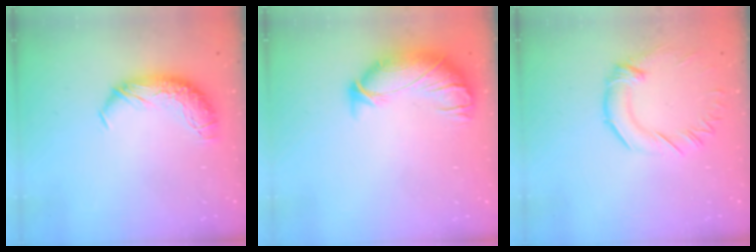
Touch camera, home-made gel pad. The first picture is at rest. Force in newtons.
{"total": 3.8, "press": 3.1, "slide": 2.2}
{"total": 1.1, "press": 0.3, "slide": 1.0}